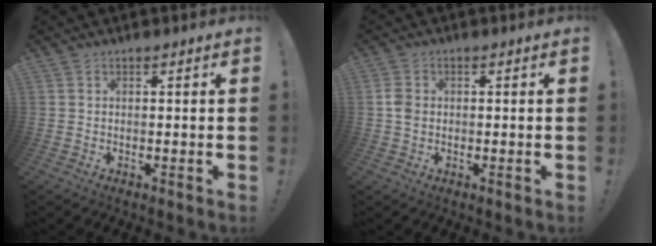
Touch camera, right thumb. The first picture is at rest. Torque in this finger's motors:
{"motor_torque": [-0.13, 0.08, 0.45, -0.13, 0.22]}